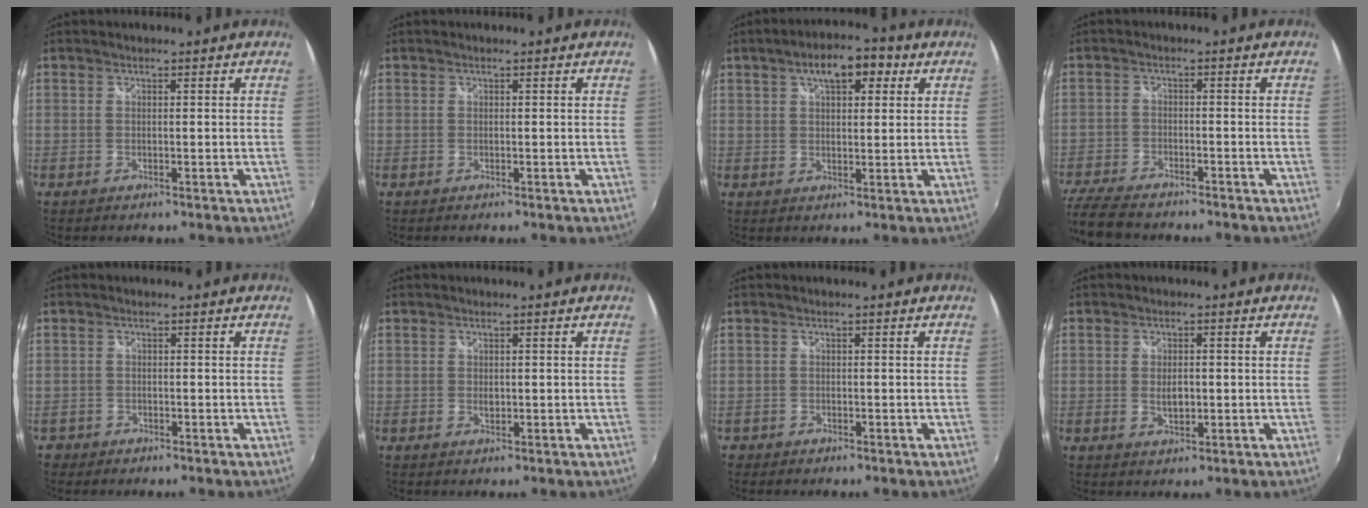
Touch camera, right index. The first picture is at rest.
{"total": 0.0}
{"total": 8.4, "force": [3.9, 3.9, 6.4], "torque": [-0.105, 0.027, 0.061]}
{"total": 11.4, "force": [-9.7, 3.8, 4.5], "torque": [-0.131, -0.024, -0.174]}
{"total": 1.7, "force": [-1.0, 1.4, 0.0], "torque": [-0.007, 0.002, -0.016]}
{"total": 0.9, "force": [0.0, 0.7, 0.5], "torque": [-0.007, -0.002, 0.001]}
{"total": 1.2, "force": [-0.7, 0.9, -0.1], "torque": [-0.005, 0.001, -0.013]}
{"total": 3.1, "force": [-0.3, 1.8, 2.5], "torque": [-0.042, -0.004, -0.002]}